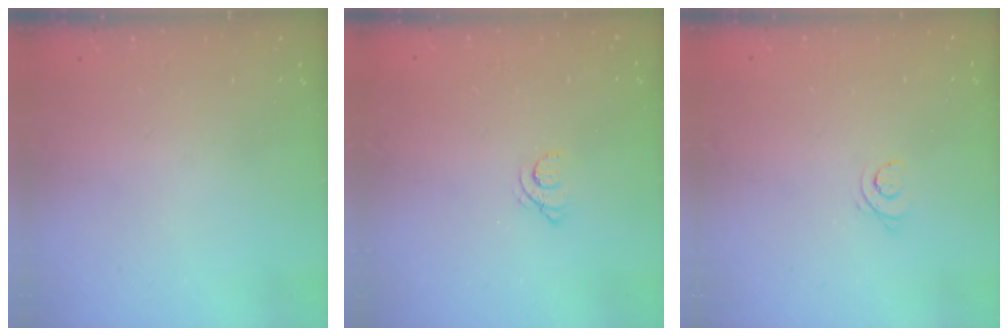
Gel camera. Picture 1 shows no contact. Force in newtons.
{"total": 1.4, "press": 1.4, "slide": 0.2}
{"total": 3.2, "press": 3.2, "slide": 0.2}